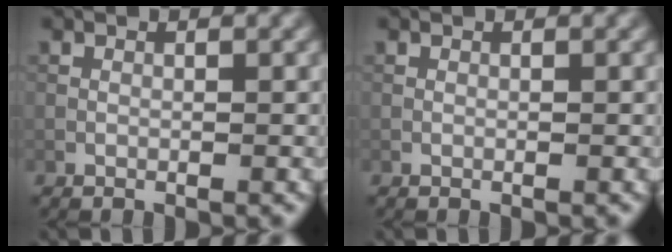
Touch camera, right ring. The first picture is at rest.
{"total": 0.0}